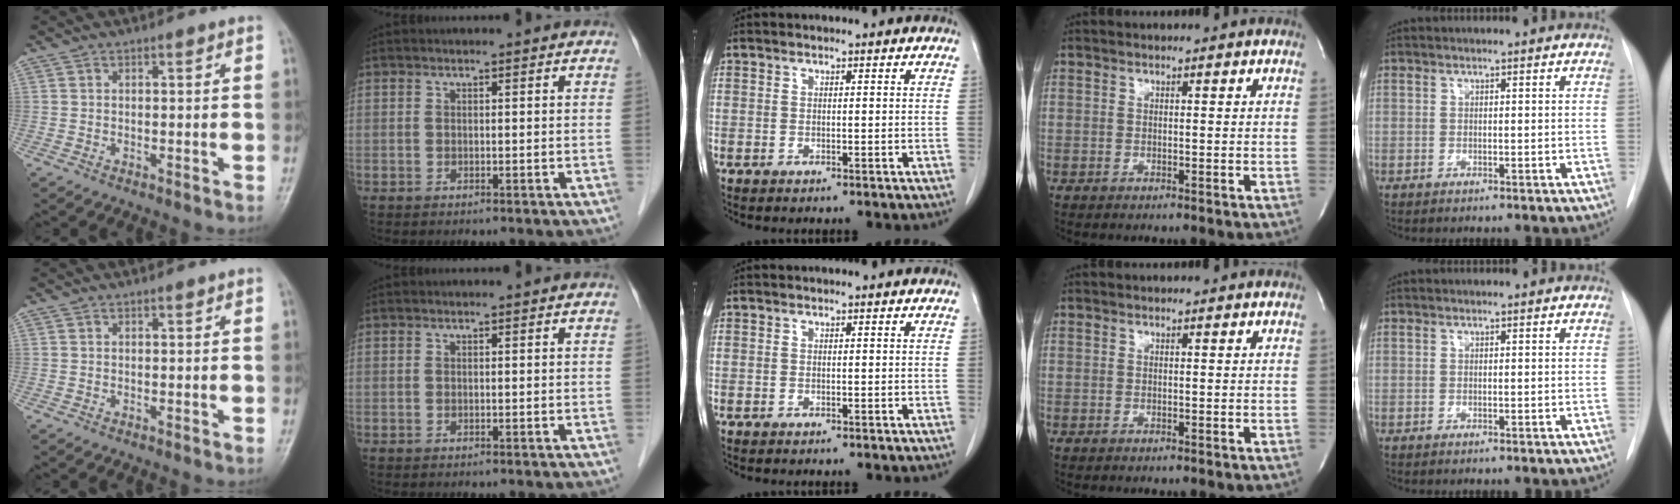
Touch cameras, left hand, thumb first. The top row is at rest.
{}